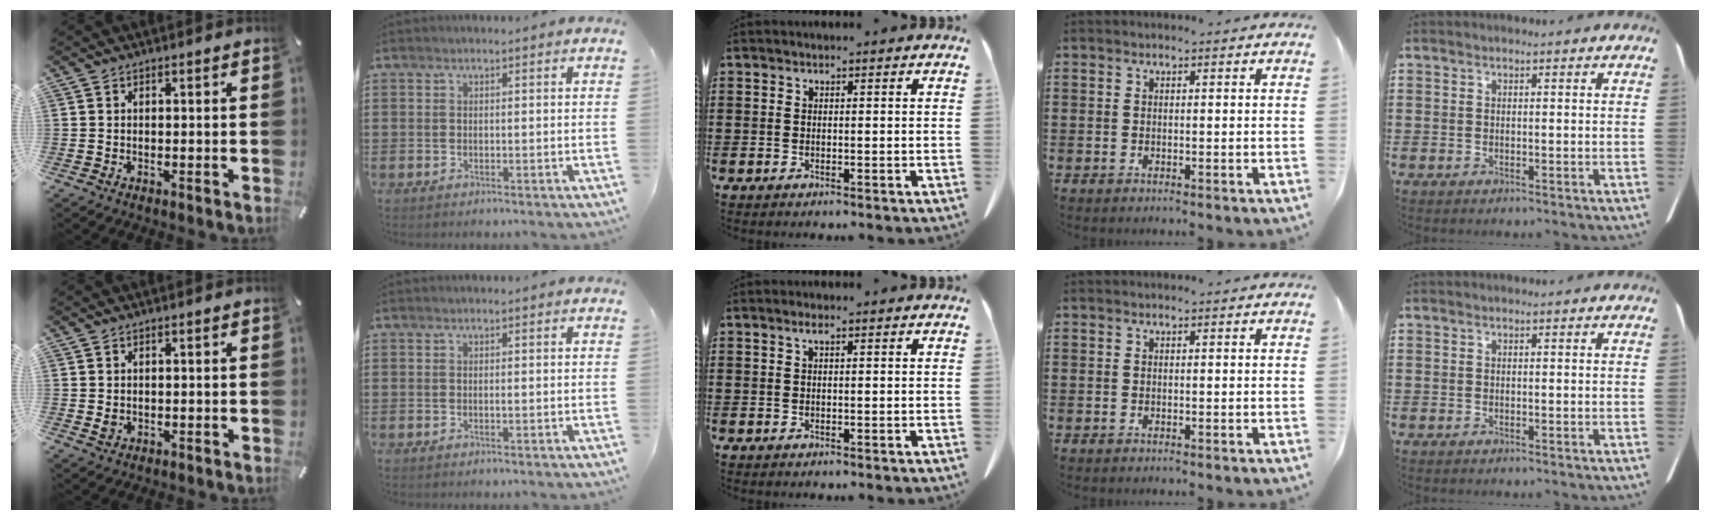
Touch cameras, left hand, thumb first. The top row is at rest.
{"thumb": {"total": 1.2, "force": [0.1, 1.0, 0.6], "torque": [-0.005, -0.001, 0.001]}, "index": {"total": 0.5, "force": [0.0, 0.0, 0.5], "torque": [-0.010, -0.003, 0.001]}, "middle": {"total": 1.0, "force": [0.3, 0.2, 0.9], "torque": [-0.019, 0.003, 0.005]}}